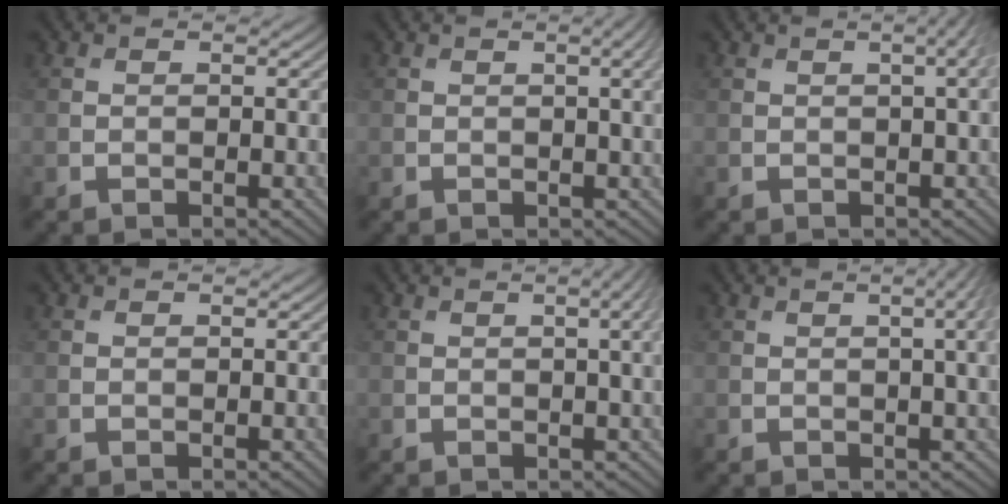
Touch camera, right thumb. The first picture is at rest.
{"total": 3.1, "force": [0.8, 0.6, 2.9], "torque": [-0.037, 0.008, 0.011]}
{"total": 3.0, "force": [0.7, 0.7, 2.8], "torque": [-0.031, 0.016, 0.002]}
{"total": 0.0}
{"total": 3.3, "force": [0.8, 0.7, 3.2], "torque": [-0.039, 0.012, 0.010]}
{"total": 4.4, "force": [0.9, 1.0, 4.2], "torque": [-0.049, 0.016, 0.008]}